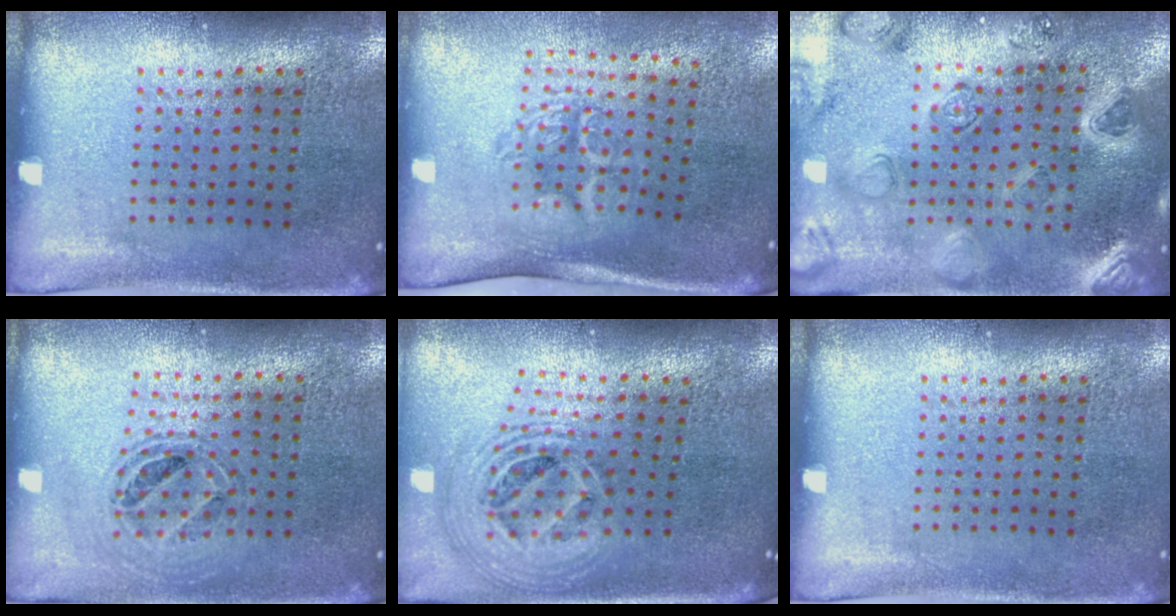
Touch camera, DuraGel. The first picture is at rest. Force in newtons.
{"total": 1.7, "press": 1.3, "slide": 1.1}
{"total": 2.2, "press": 2.2, "slide": 0.4}
{"total": 0.8, "press": 0.8, "slide": 0.2}
{"total": 2.5, "press": 1.9, "slide": 1.7}
{"total": 0.0}